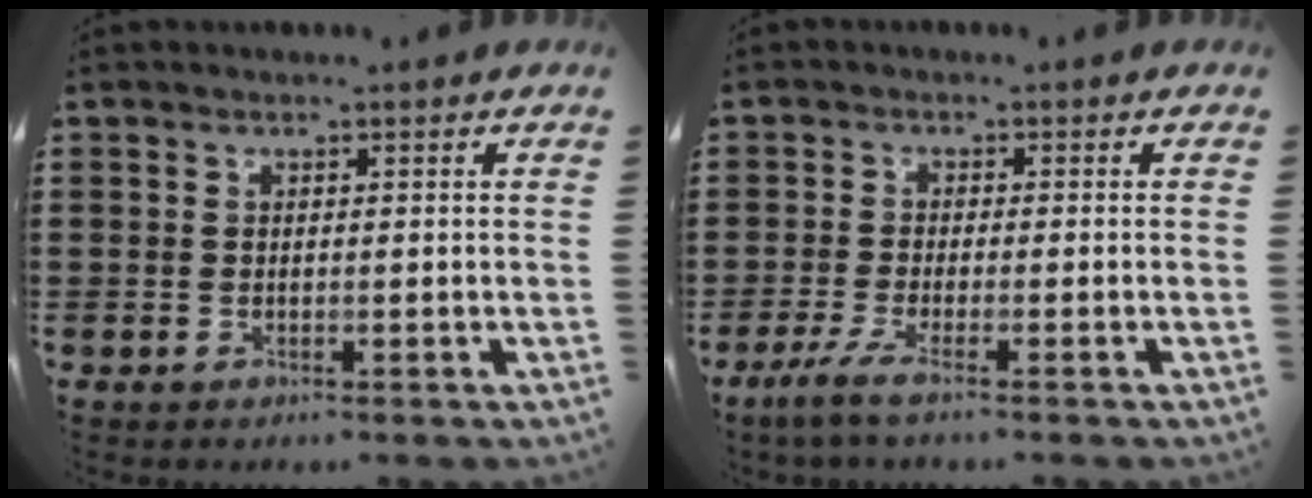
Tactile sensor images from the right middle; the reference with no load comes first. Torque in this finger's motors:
{"motor_torque": [-0.12, 0.03, -0.16, -0.04]}